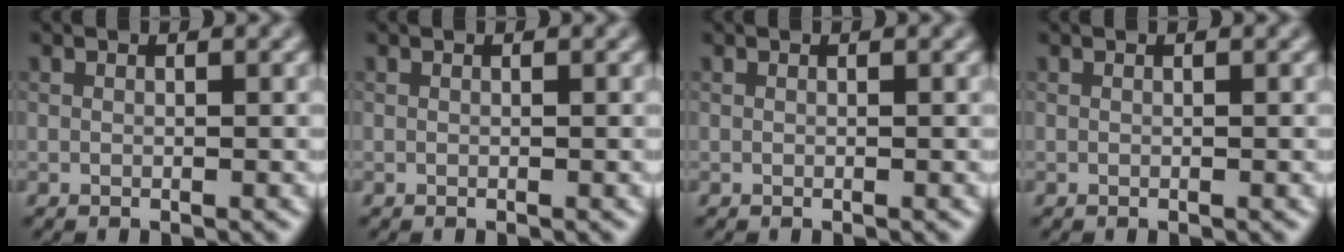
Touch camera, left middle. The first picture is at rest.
{"total": 0.0}
{"total": 0.0}
{"total": 0.0}